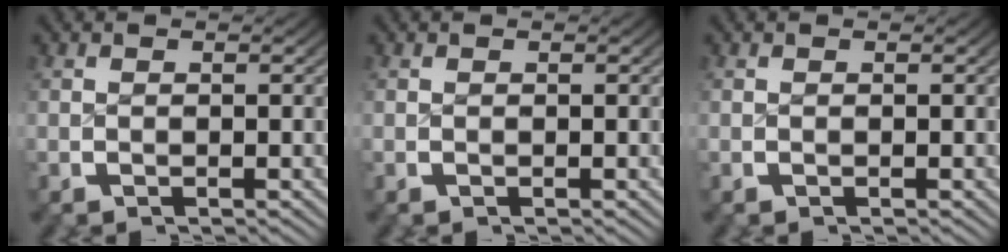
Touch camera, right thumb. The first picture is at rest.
{"total": 0.0}
{"total": 0.0}